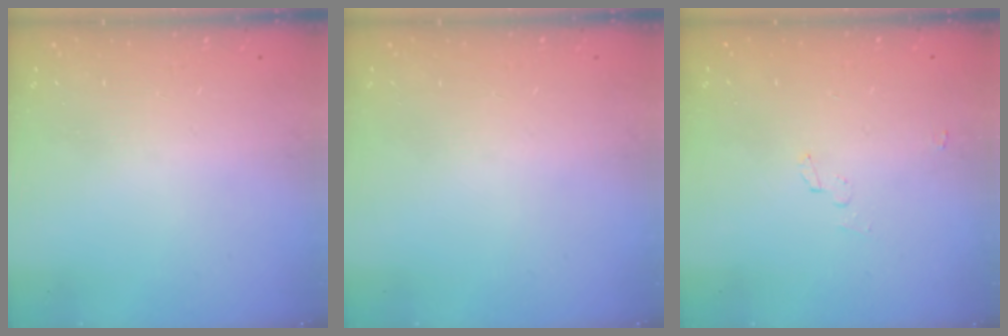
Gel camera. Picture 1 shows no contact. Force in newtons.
{"total": 0.0}
{"total": 2.2, "press": 2.2, "slide": 0.2}